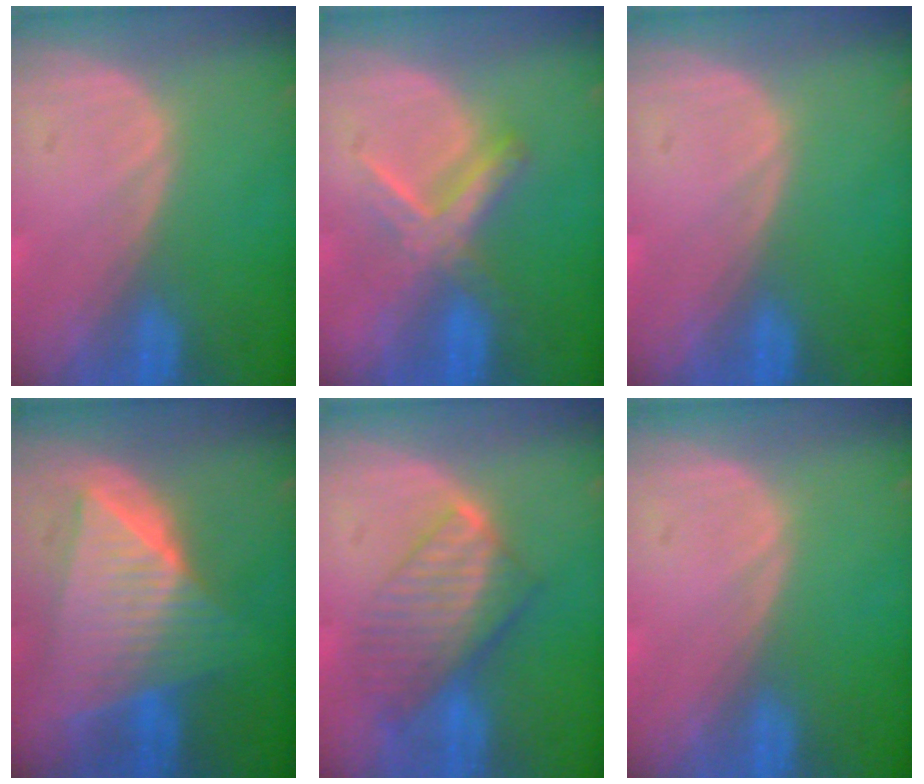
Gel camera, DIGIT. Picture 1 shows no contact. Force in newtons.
{"total": 5.5, "press": 5.4, "slide": 1.0}
{"total": 0.0}
{"total": 10.0, "press": 10.0, "slide": 0.7}
{"total": 8.1, "press": 7.1, "slide": 3.9}
{"total": 0.0}